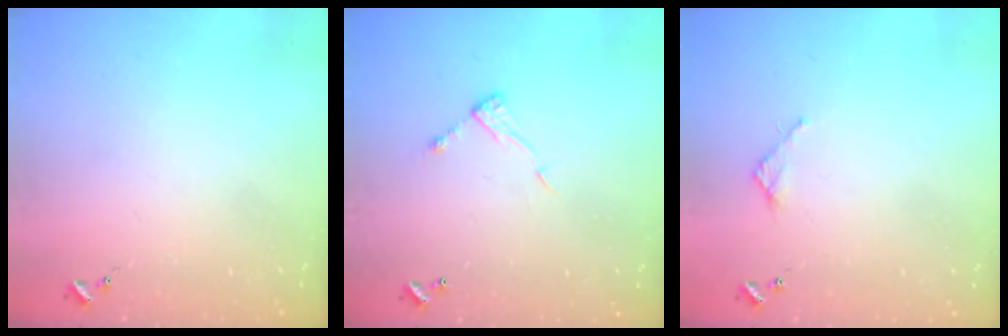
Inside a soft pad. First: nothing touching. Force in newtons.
{"total": 6.6, "press": 6.6, "slide": 0.3}
{"total": 2.7, "press": 2.7, "slide": 0.2}